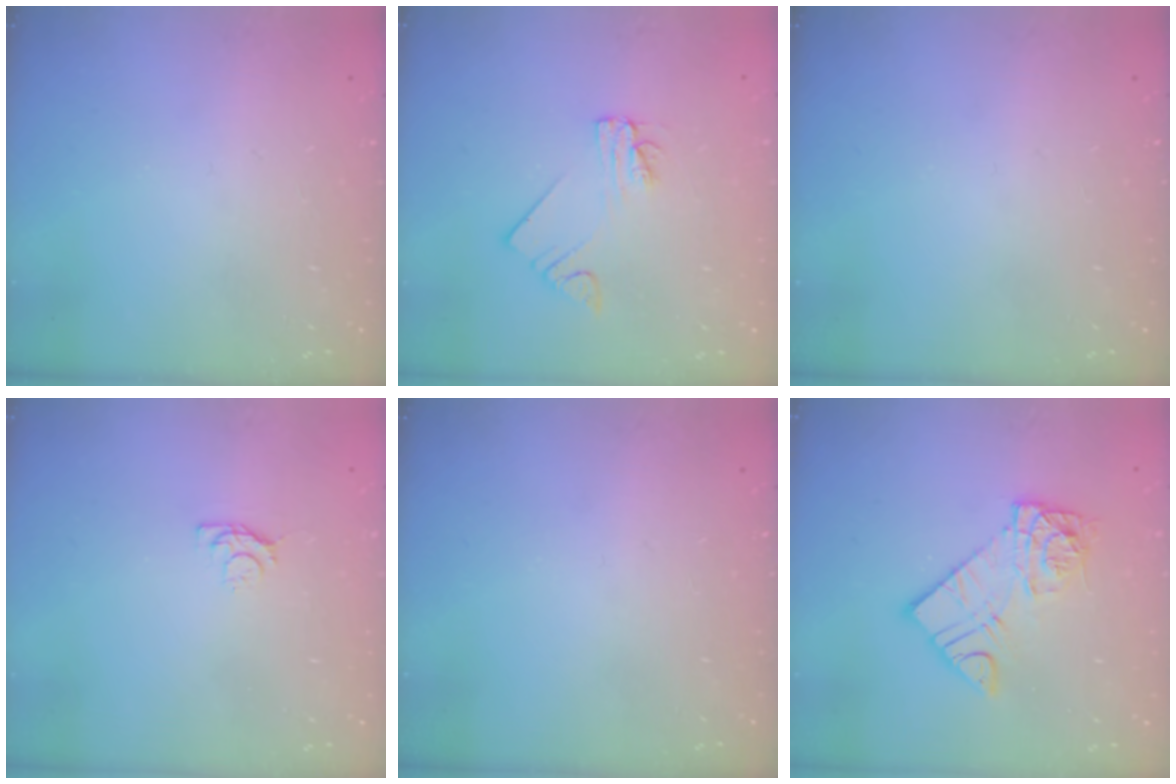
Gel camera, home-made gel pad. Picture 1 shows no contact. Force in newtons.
{"total": 2.2, "press": 2.2, "slide": 0.1}
{"total": 0.0}
{"total": 3.4, "press": 3.4, "slide": 0.5}
{"total": 0.0}
{"total": 11.0, "press": 10.9, "slide": 1.0}